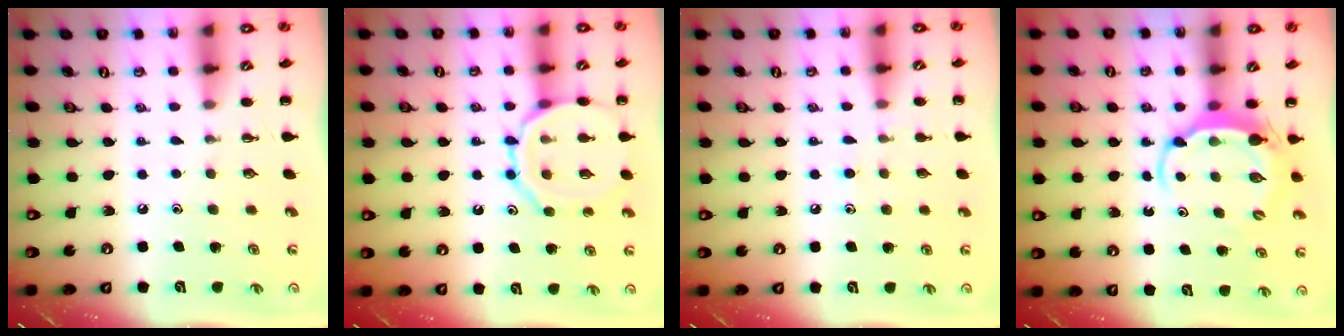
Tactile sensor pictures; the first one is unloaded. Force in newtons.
{"total": 11.9, "press": 11.8, "slide": 1.1}
{"total": 5.8, "press": 5.6, "slide": 1.7}
{"total": 5.3, "press": 5.2, "slide": 0.9}